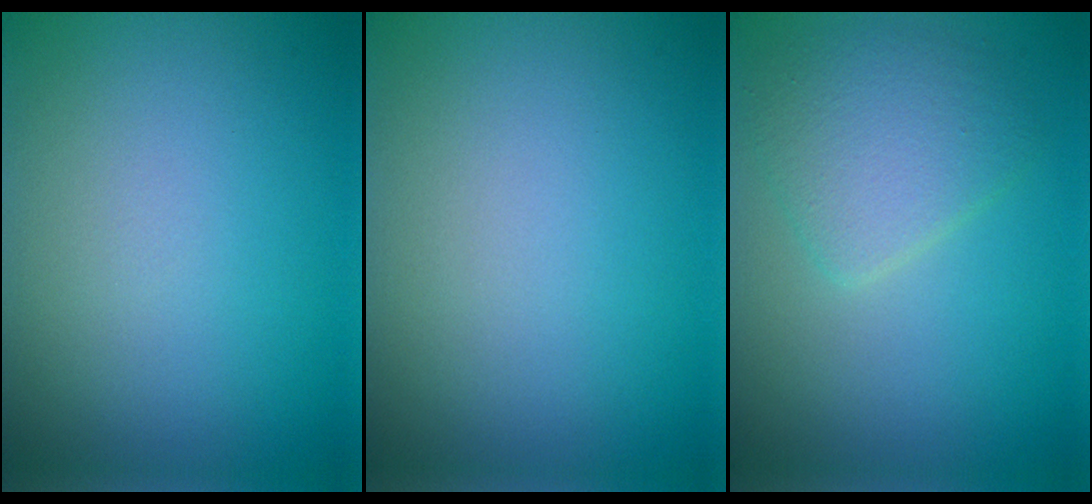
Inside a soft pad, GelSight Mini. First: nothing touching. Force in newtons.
{"total": 0.0}
{"total": 3.6, "press": 3.6, "slide": 0.2}